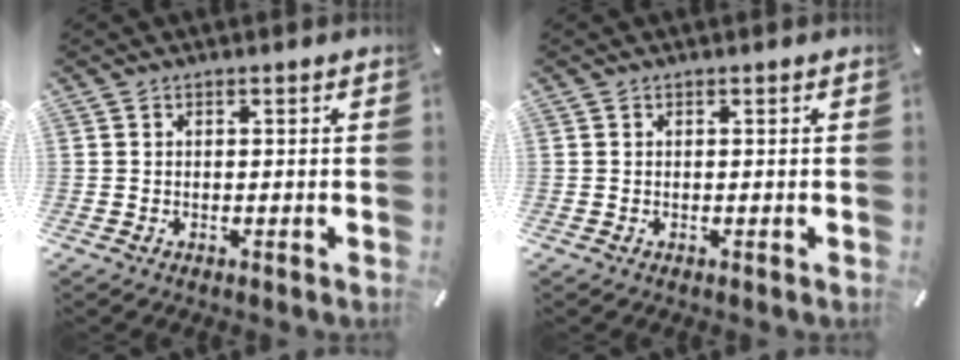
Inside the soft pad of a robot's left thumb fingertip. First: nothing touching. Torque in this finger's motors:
{"motor_torque": [0.02, 0.02, 0.03, -0.08, 0.00]}